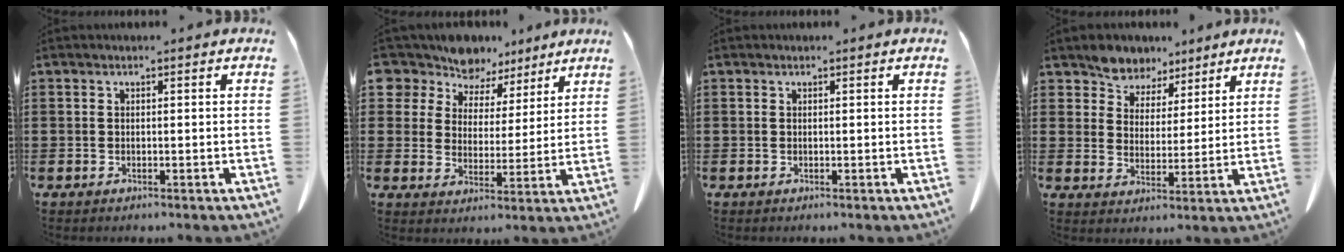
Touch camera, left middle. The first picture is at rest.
{"total": 8.3, "force": [7.3, 3.8, 0.6], "torque": [-0.051, -0.041, 0.138]}
{"total": 0.0}
{"total": 5.9, "force": [5.2, 2.7, -0.3], "torque": [-0.029, -0.026, 0.098]}